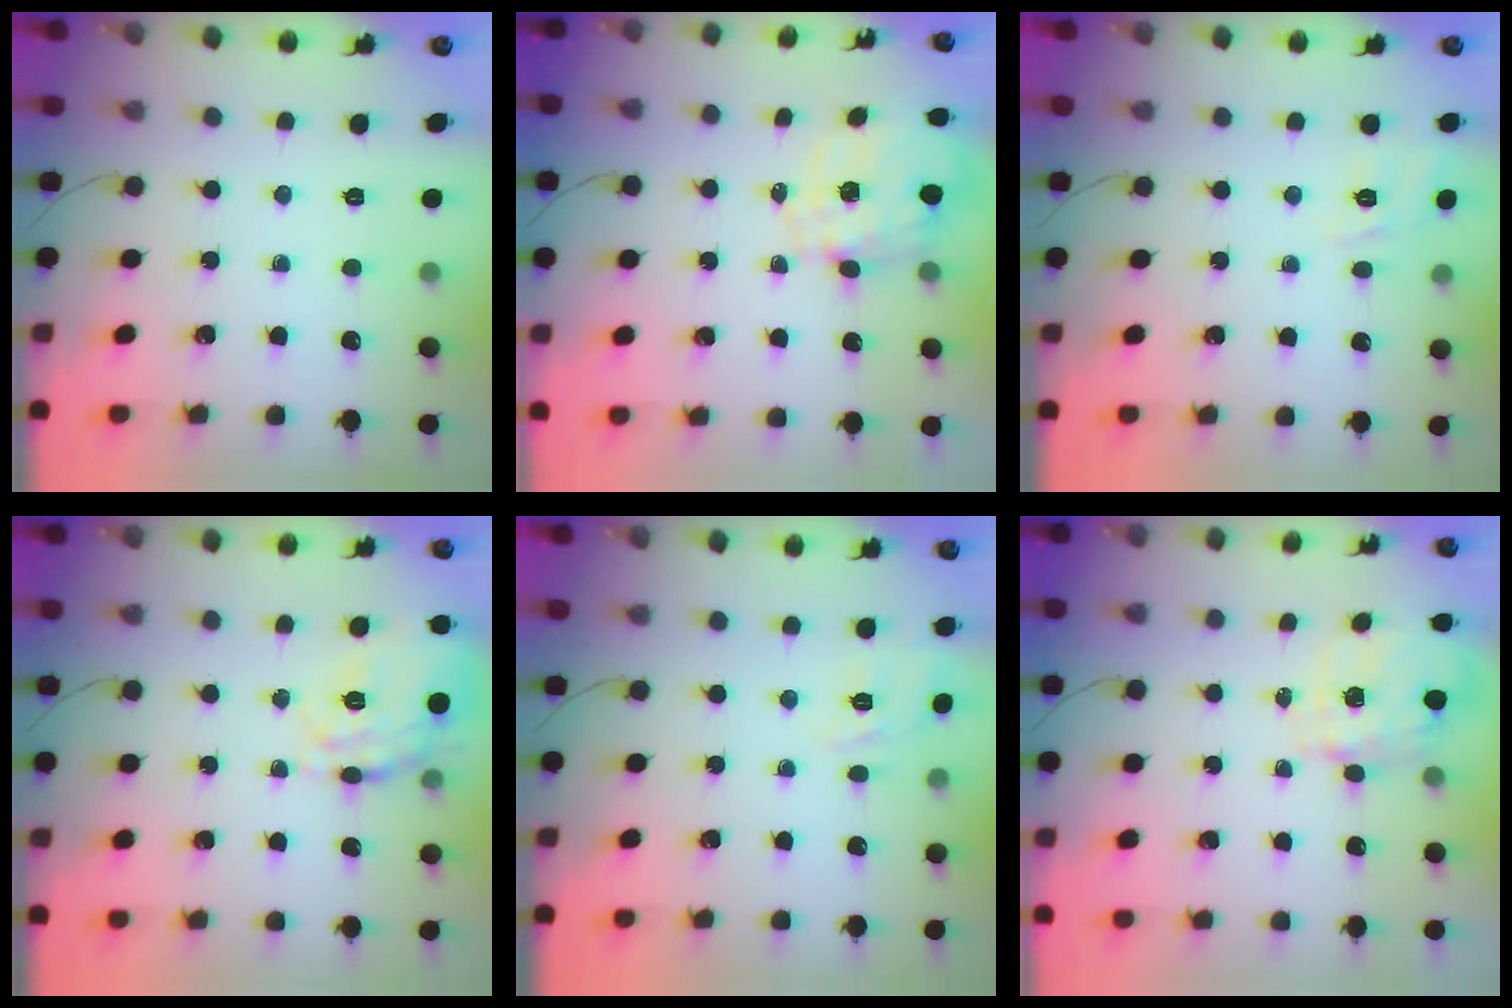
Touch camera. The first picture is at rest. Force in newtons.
{"total": 2.1, "press": 1.8, "slide": 1.1}
{"total": 2.4, "press": 1.4, "slide": 2.0}
{"total": 19.5, "press": 19.5, "slide": 0.5}
{"total": 2.7, "press": 2.1, "slide": 1.7}
{"total": 3.6, "press": 3.5, "slide": 0.7}